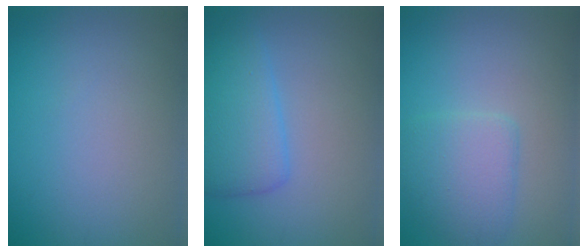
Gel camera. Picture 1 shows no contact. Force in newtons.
{"total": 4.5, "press": 4.5, "slide": 0.1}
{"total": 3.6, "press": 3.6, "slide": 0.2}